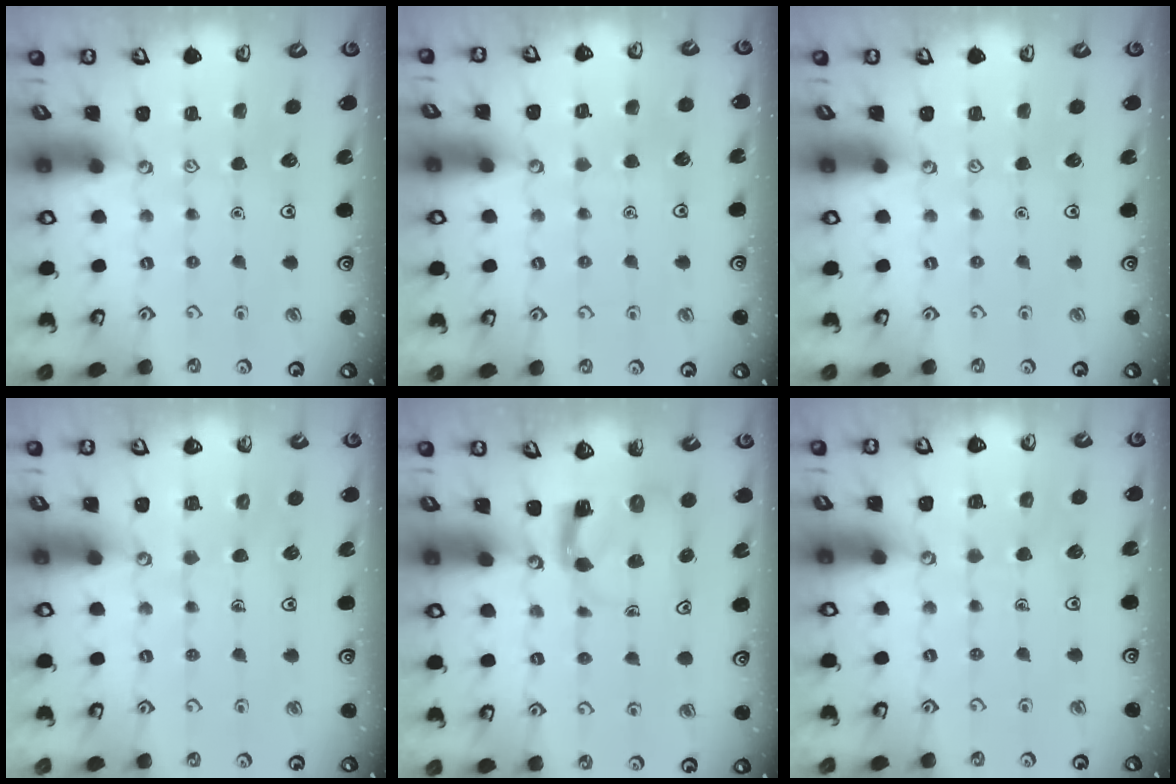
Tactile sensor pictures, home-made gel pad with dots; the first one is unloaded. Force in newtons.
{"total": 2.6, "press": 2.6, "slide": 0.3}
{"total": 0.0}
{"total": 5.6, "press": 5.6, "slide": 0.4}
{"total": 3.9, "press": 3.9, "slide": 0.7}
{"total": 6.7, "press": 6.7, "slide": 0.4}